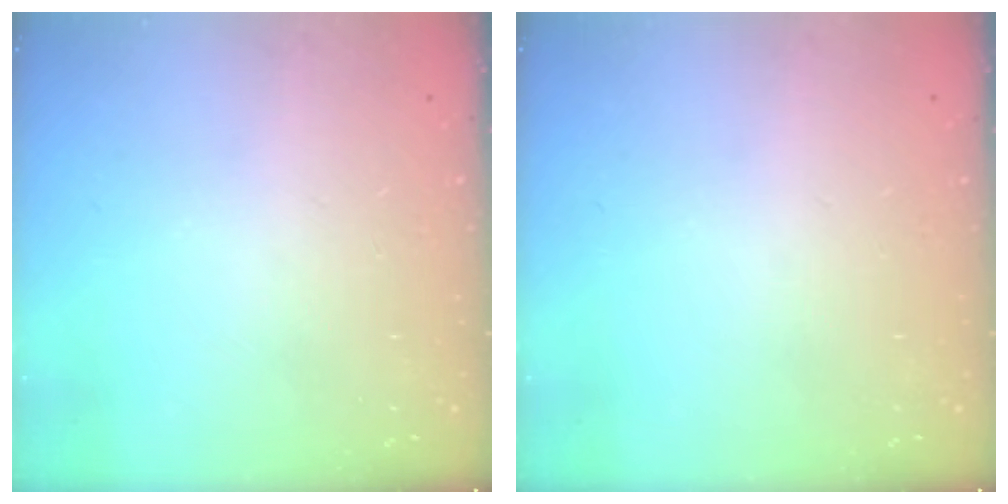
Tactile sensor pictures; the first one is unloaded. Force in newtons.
{"total": 0.0}